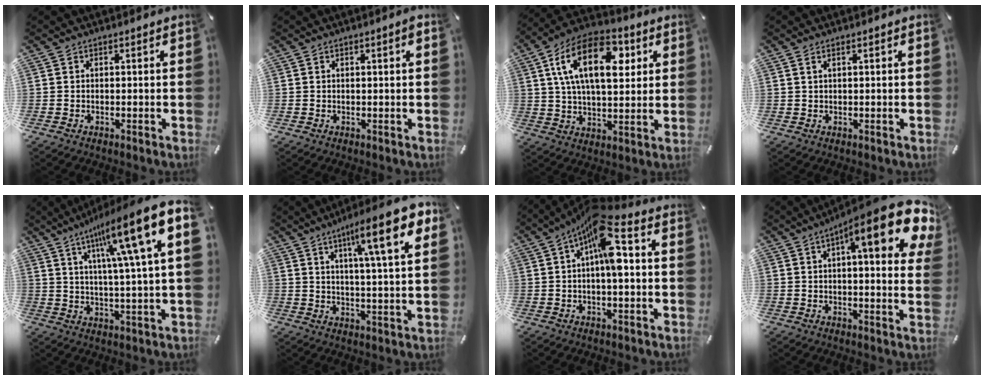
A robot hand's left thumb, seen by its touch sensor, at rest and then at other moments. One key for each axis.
{"total": 1.3, "fx": 0.4, "fy": 0.2, "fz": 1.2, "tx": -0.024, "ty": 0.001, "tz": 0.006}
{"total": 18.5, "fx": 6.3, "fy": 10.5, "fz": 13.9, "tx": -0.254, "ty": 0.001, "tz": 0.101}
{"total": 1.1, "fx": 0.5, "fy": 0.3, "fz": 1.0, "tx": -0.020, "ty": 0.000, "tz": 0.007}
{"total": 18.4, "fx": 8.0, "fy": 2.8, "fz": 16.3, "tx": -0.271, "ty": -0.030, "tz": 0.111}
{"total": 16.5, "fx": 8.4, "fy": 2.6, "fz": 14.0, "tx": -0.214, "ty": -0.033, "tz": 0.121}
{"total": 12.4, "fx": 3.2, "fy": 4.2, "fz": 11.2, "tx": -0.189, "ty": -0.016, "tz": 0.051}
{"total": 18.5, "fx": 8.5, "fy": 4.6, "fz": 15.7, "tx": -0.224, "ty": -0.046, "tz": 0.123}